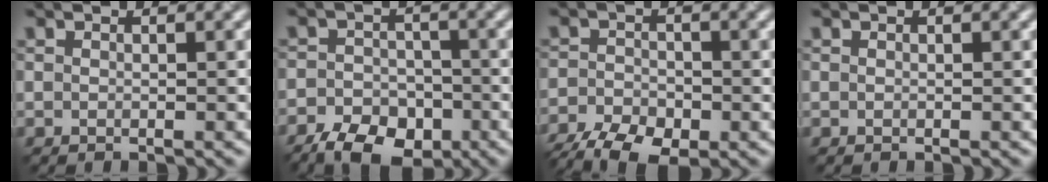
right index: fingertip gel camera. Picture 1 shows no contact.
{"total": 6.9, "force": [-4.8, 4.0, 2.9], "torque": [-0.034, -0.012, -0.078]}
{"total": 7.0, "force": [-4.8, 3.5, 3.6], "torque": [-0.065, -0.023, -0.076]}
{"total": 0.0}